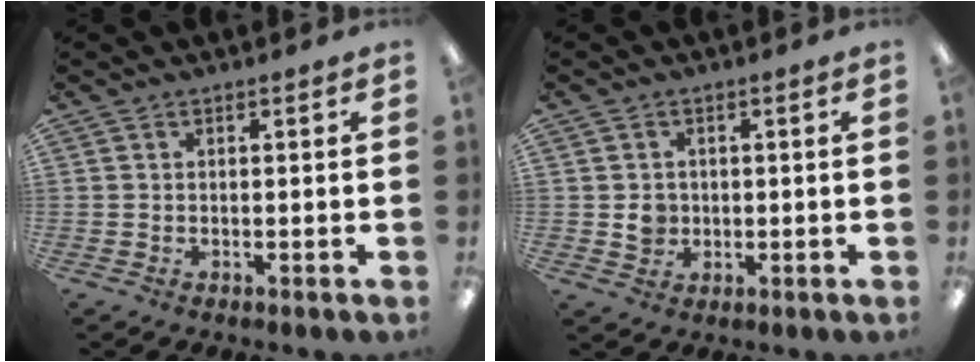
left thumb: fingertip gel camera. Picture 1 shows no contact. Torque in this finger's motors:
{"motor_torque": [0.12, 0.97, 0.32, -0.42, 0.01]}